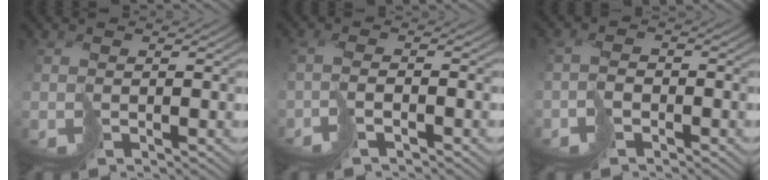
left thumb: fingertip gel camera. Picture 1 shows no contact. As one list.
[{"total": 2.1, "force": [-1.6, -0.4, 1.3], "torque": [-0.023, 0.007, -0.034]}, {"total": 2.3, "force": [-1.8, 1.0, 1.0], "torque": [-0.010, 0.007, -0.040]}]